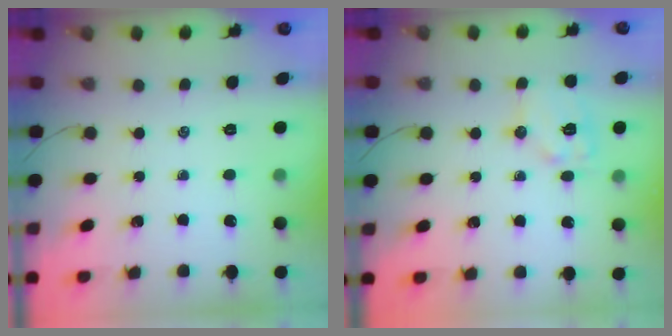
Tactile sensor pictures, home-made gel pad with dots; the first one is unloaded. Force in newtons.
{"total": 11.1, "press": 11.1, "slide": 0.6}